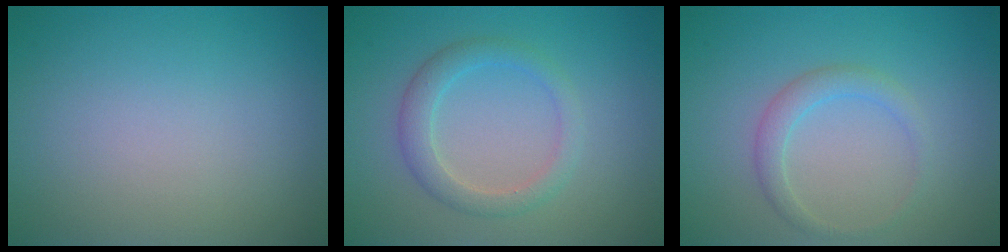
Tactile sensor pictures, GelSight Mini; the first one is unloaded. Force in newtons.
{"total": 2.6, "press": 2.6, "slide": 0.1}
{"total": 1.8, "press": 1.8, "slide": 0.2}